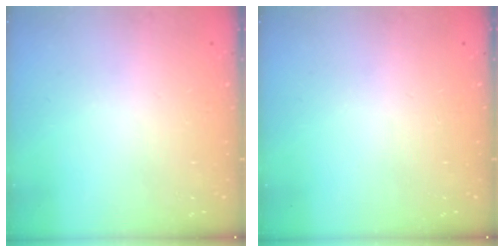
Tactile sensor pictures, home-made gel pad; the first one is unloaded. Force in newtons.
{"total": 0.0}